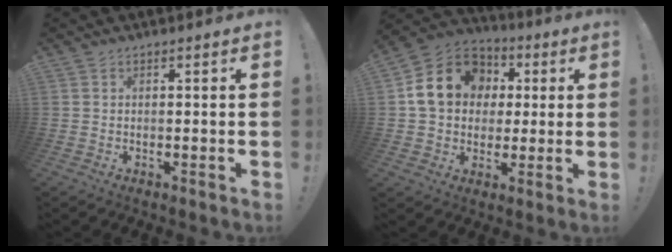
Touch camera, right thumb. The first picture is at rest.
{"total": 17.0, "force": [4.3, 13.9, 8.7], "torque": [-0.123, 0.002, 0.092]}